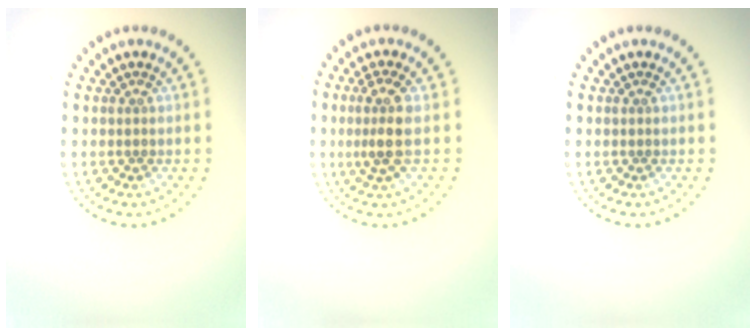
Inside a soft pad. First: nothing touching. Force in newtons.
{"total": 2.8, "press": 2.4, "slide": 1.3}
{"total": 0.0}